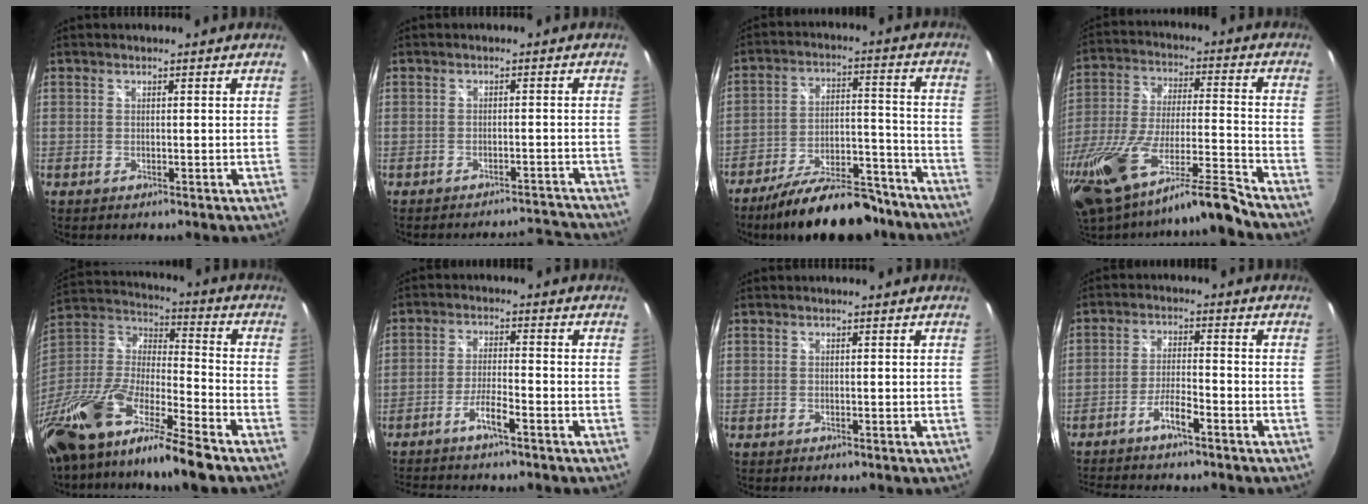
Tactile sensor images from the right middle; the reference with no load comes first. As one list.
[{"total": 6.1, "force": [-6.1, 0.6, 0.4], "torque": [-0.002, 0.019, -0.075]}, {"total": 20.4, "force": [-16.7, 6.4, 9.8], "torque": [-0.165, 0.002, -0.233]}, {"total": 18.9, "force": [-14.9, 0.6, 11.6], "torque": [-0.223, -0.046, -0.259]}, {"total": 23.7, "force": [-16.3, 4.2, 16.7], "torque": [-0.324, -0.048, -0.302]}, {"total": 5.0, "force": [-4.0, -0.2, 3.1], "torque": [-0.080, 0.004, -0.077]}, {"total": 0.0}, {"total": 6.0, "force": [-4.8, 0.1, 3.5], "torque": [-0.085, 0.007, -0.089]}]